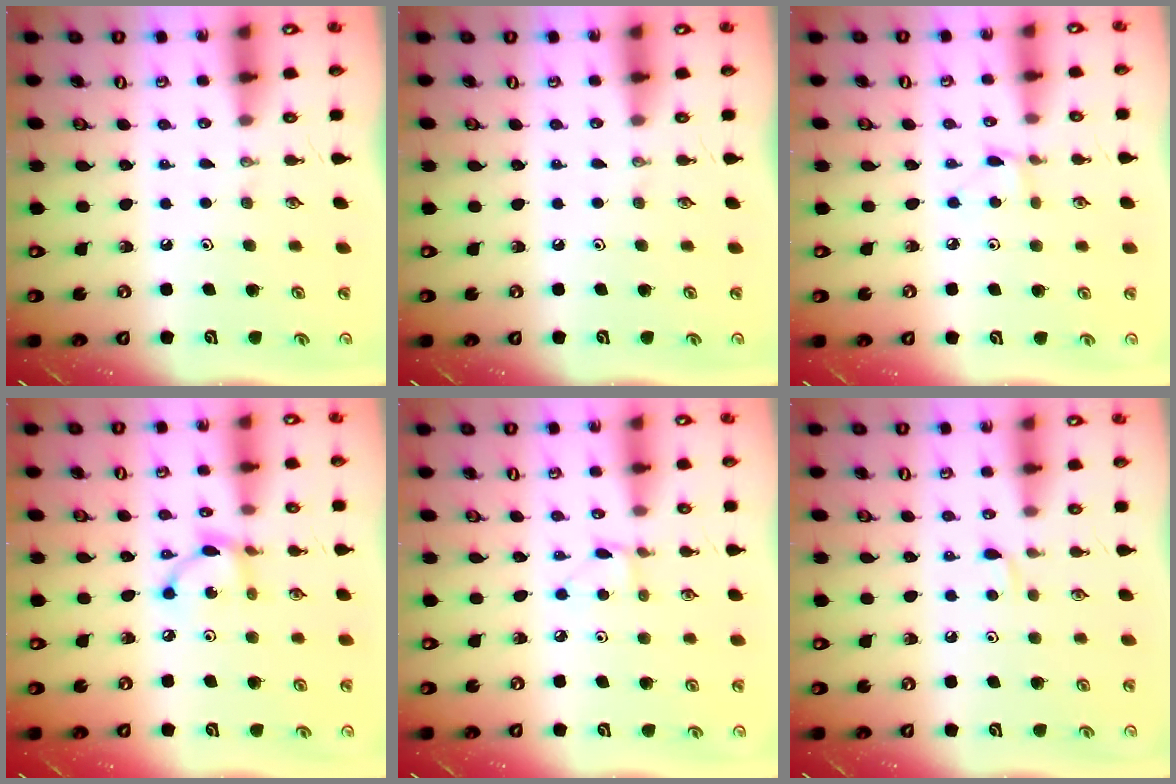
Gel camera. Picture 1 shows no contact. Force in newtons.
{"total": 0.0}
{"total": 2.8, "press": 2.8, "slide": 0.4}
{"total": 6.0, "press": 6.0, "slide": 0.1}
{"total": 2.6, "press": 2.6, "slide": 0.3}
{"total": 4.4, "press": 4.3, "slide": 0.6}